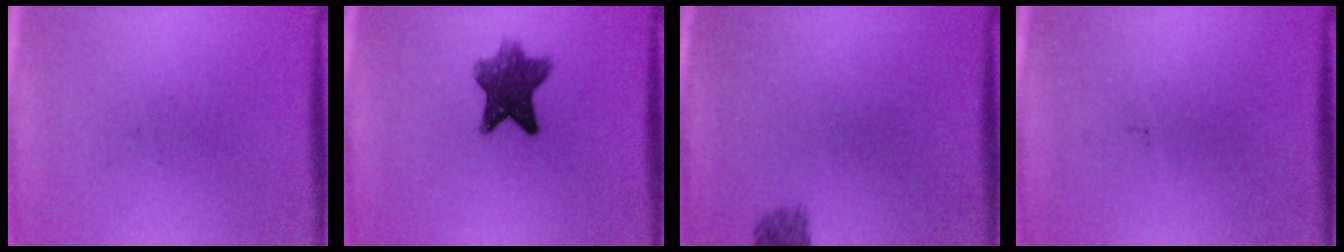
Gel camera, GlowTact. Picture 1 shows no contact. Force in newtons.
{"total": 8.1}
{"total": 1.8}
{"total": 0.0}